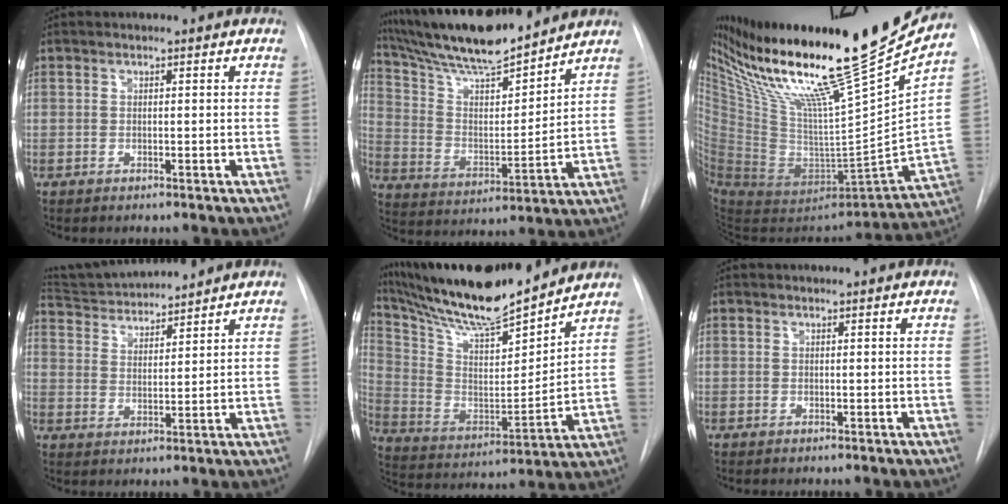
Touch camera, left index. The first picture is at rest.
{"total": 17.7, "force": [15.8, 2.0, 7.8], "torque": [-0.145, 0.004, 0.277]}
{"total": 32.7, "force": [24.0, 0.2, 22.3], "torque": [-0.365, -0.041, 0.384]}
{"total": 10.2, "force": [9.9, 0.3, 2.4], "torque": [-0.054, 0.021, 0.179]}
{"total": 21.6, "force": [19.1, 2.1, 9.8], "torque": [-0.185, -0.007, 0.324]}
{"total": 0.0}